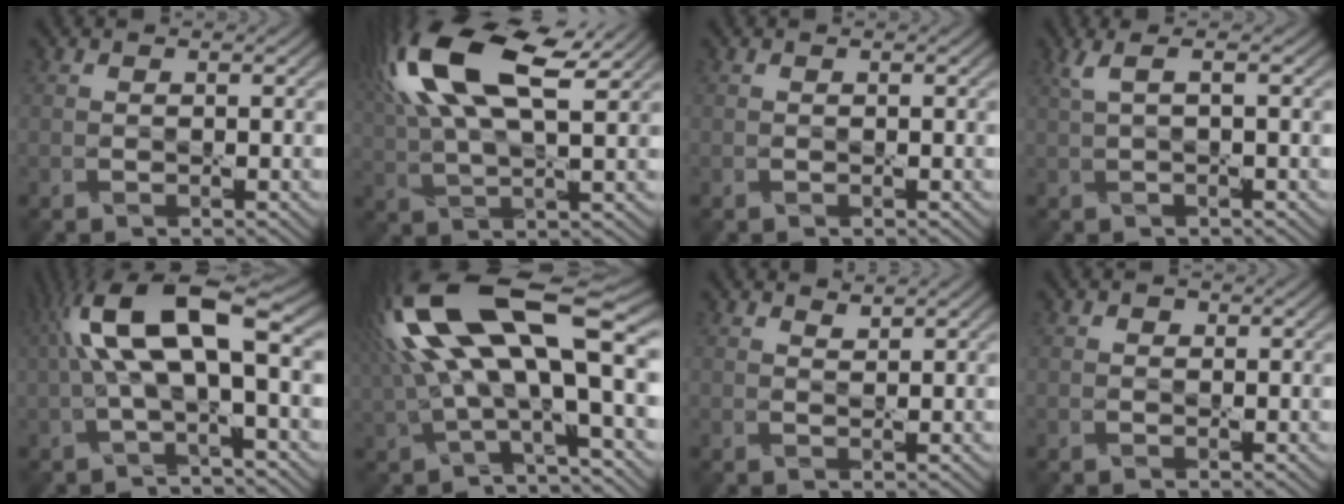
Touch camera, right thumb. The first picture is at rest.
{"total": 16.7, "force": [7.3, 6.3, 13.6], "torque": [-0.308, 0.034, 0.119]}
{"total": 0.0}
{"total": 2.6, "force": [0.8, 0.3, 2.5], "torque": [-0.055, 0.012, 0.016]}
{"total": 11.2, "force": [1.5, 3.3, 10.6], "torque": [-0.206, 0.020, 0.024]}
{"total": 18.1, "force": [4.0, 6.5, 16.5], "torque": [-0.354, 0.005, 0.081]}
{"total": 1.3, "force": [1.3, 0.1, 0.3], "torque": [-0.015, -0.001, 0.028]}
{"total": 0.6, "force": [0.3, 0.5, 0.2], "torque": [-0.003, 0.000, 0.002]}